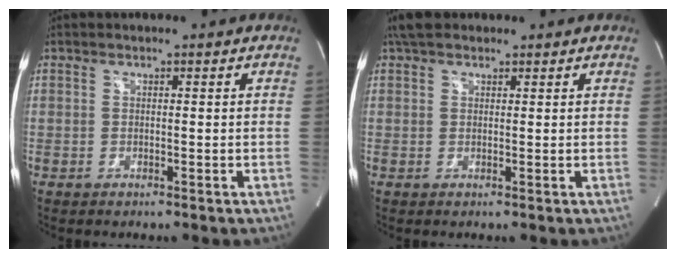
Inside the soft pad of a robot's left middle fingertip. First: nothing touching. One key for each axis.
{"total": 3.7, "fx": 2.9, "fy": 1.8, "fz": 1.4, "tx": -0.030, "ty": 0.025, "tz": 0.050}